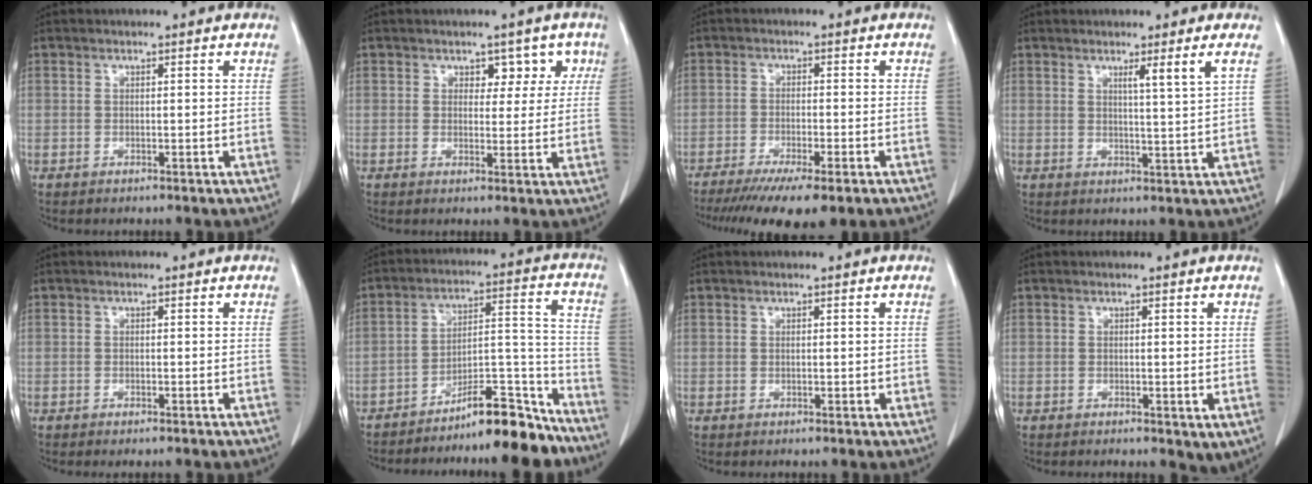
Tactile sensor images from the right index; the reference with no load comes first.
{"total": 4.0, "force": [1.8, 3.0, 2.0], "torque": [0.000, 0.010, 0.021]}
{"total": 10.5, "force": [-7.6, 1.7, 7.0], "torque": [-0.103, -0.020, -0.120]}
{"total": 3.6, "force": [1.9, -1.3, 2.8], "torque": [-0.047, -0.015, 0.036]}
{"total": 0.6, "force": [-0.5, 0.1, 0.4], "torque": [-0.010, -0.002, -0.007]}
{"total": 12.8, "force": [-11.2, 1.7, 5.9], "torque": [-0.065, 0.044, -0.183]}
{"total": 0.6, "force": [0.1, 0.3, 0.5], "torque": [-0.008, -0.002, 0.004]}
{"total": 2.2, "force": [-0.3, 1.2, 1.9], "torque": [-0.028, -0.006, -0.001]}